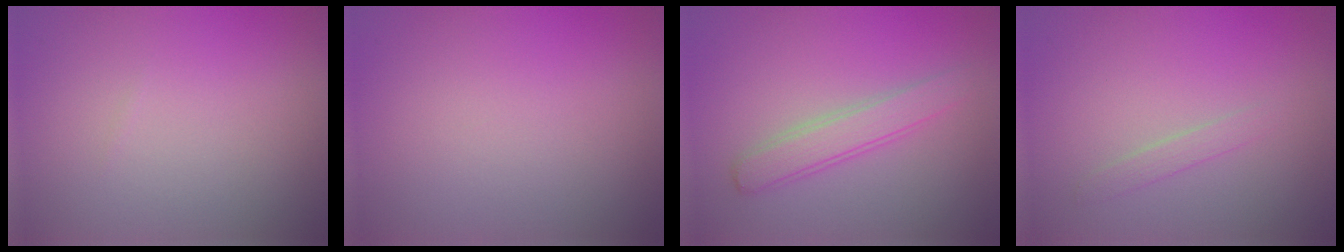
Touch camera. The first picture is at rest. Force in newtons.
{"total": 0.0}
{"total": 2.5, "press": 2.5, "slide": 0.1}
{"total": 1.0, "press": 1.0, "slide": 0.1}